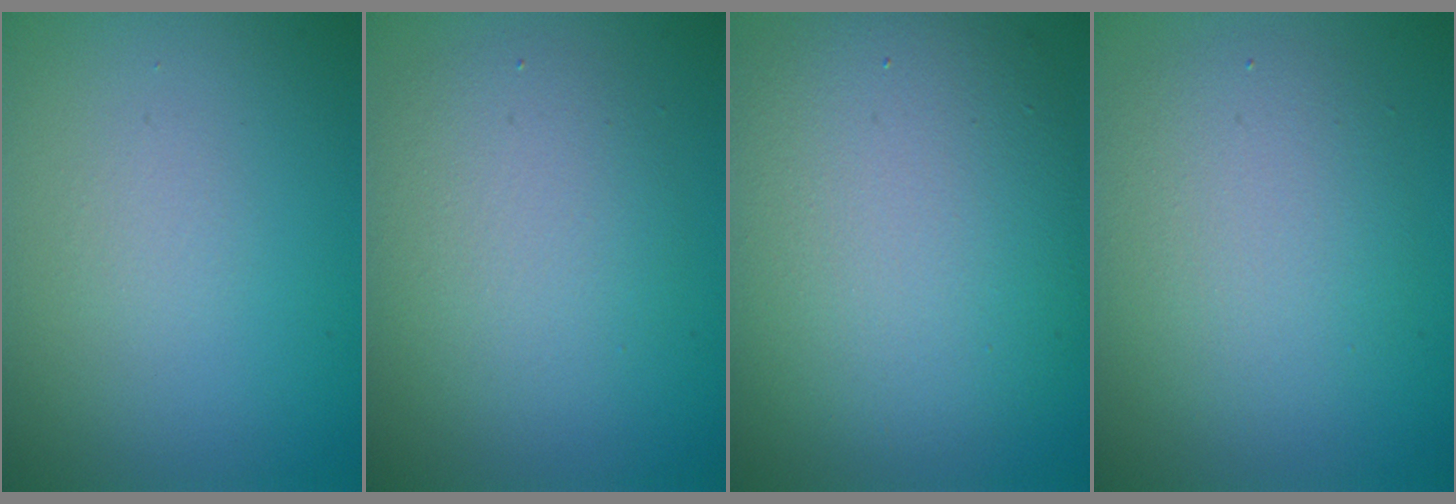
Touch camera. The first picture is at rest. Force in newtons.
{"total": 2.5, "press": 2.5, "slide": 0.4}
{"total": 10.7, "press": 10.7, "slide": 0.7}
{"total": 4.4, "press": 4.4, "slide": 0.3}